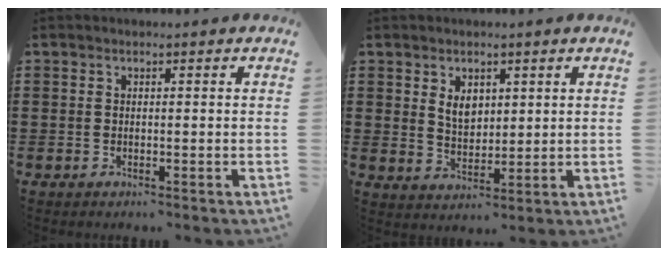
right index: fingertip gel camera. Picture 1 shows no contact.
{"total": 3.7, "force": [1.6, 2.5, 2.1], "torque": [-0.042, 0.006, 0.028]}